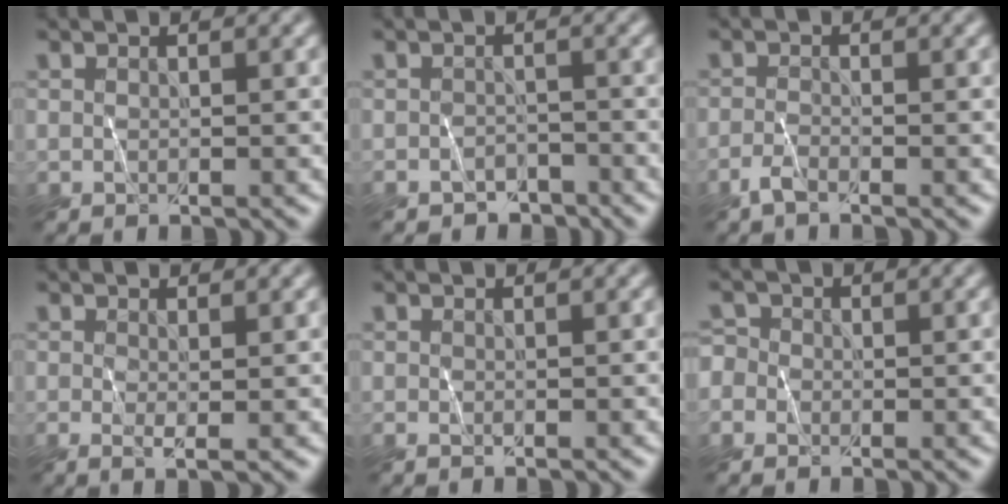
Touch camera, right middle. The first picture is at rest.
{"total": 2.0, "force": [-1.8, 0.8, 0.1], "torque": [0.004, 0.006, -0.032]}
{"total": 1.3, "force": [-1.1, 0.2, 0.8], "torque": [-0.019, 0.003, -0.027]}
{"total": 1.4, "force": [-0.1, 0.1, 1.4], "torque": [-0.027, -0.005, -0.002]}
{"total": 0.0}
{"total": 1.7, "force": [-0.2, 1.6, 0.6], "torque": [-0.003, 0.011, -0.019]}